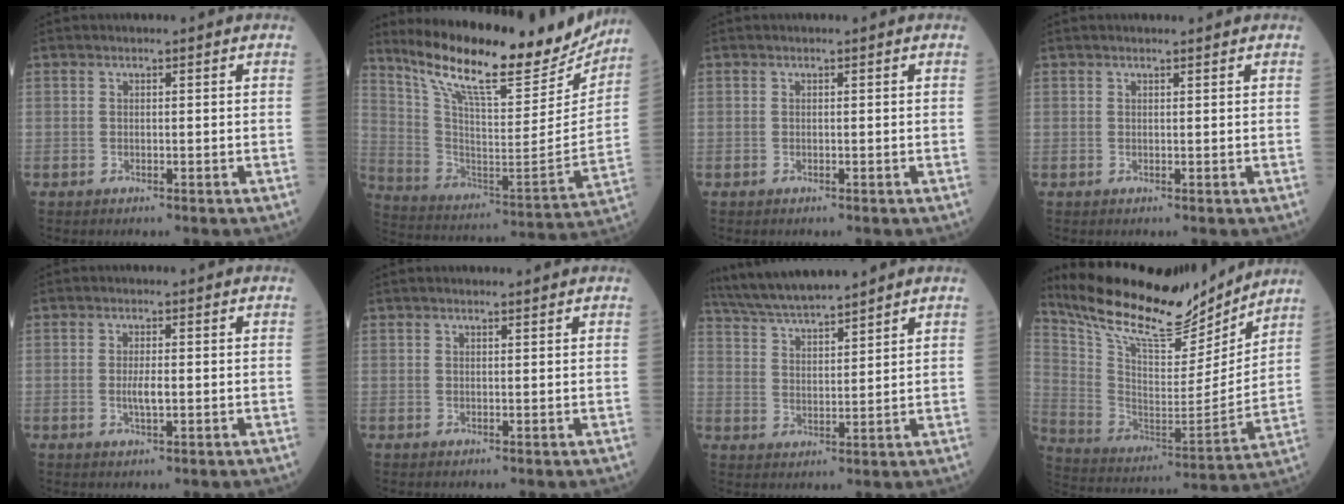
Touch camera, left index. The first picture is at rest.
{"total": 24.3, "force": [20.9, 4.6, 11.3], "torque": [-0.197, -0.049, 0.314]}
{"total": 0.0}
{"total": 1.3, "force": [1.2, 0.0, 0.4], "torque": [-0.005, 0.010, 0.021]}
{"total": 2.7, "force": [-0.4, 0.6, 2.6], "torque": [-0.056, -0.002, -0.007]}
{"total": 1.9, "force": [1.8, 0.1, 0.6], "torque": [-0.006, 0.013, 0.027]}
{"total": 10.2, "force": [9.3, 0.3, 4.2], "torque": [-0.081, 0.023, 0.172]}
{"total": 20.8, "force": [18.7, 4.5, 7.9], "torque": [-0.158, -0.018, 0.312]}